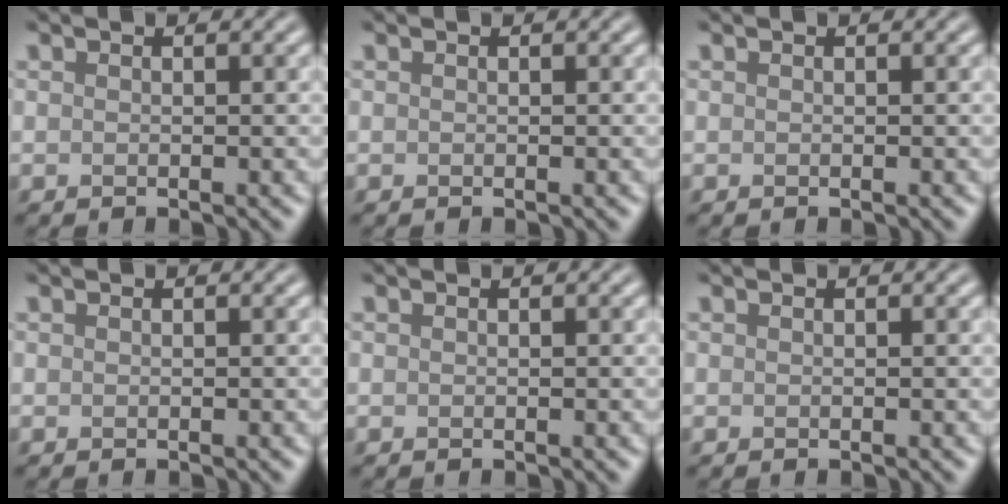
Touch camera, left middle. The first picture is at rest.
{"total": 0.0}
{"total": 0.0}
{"total": 0.0}
{"total": 0.0}
{"total": 0.0}